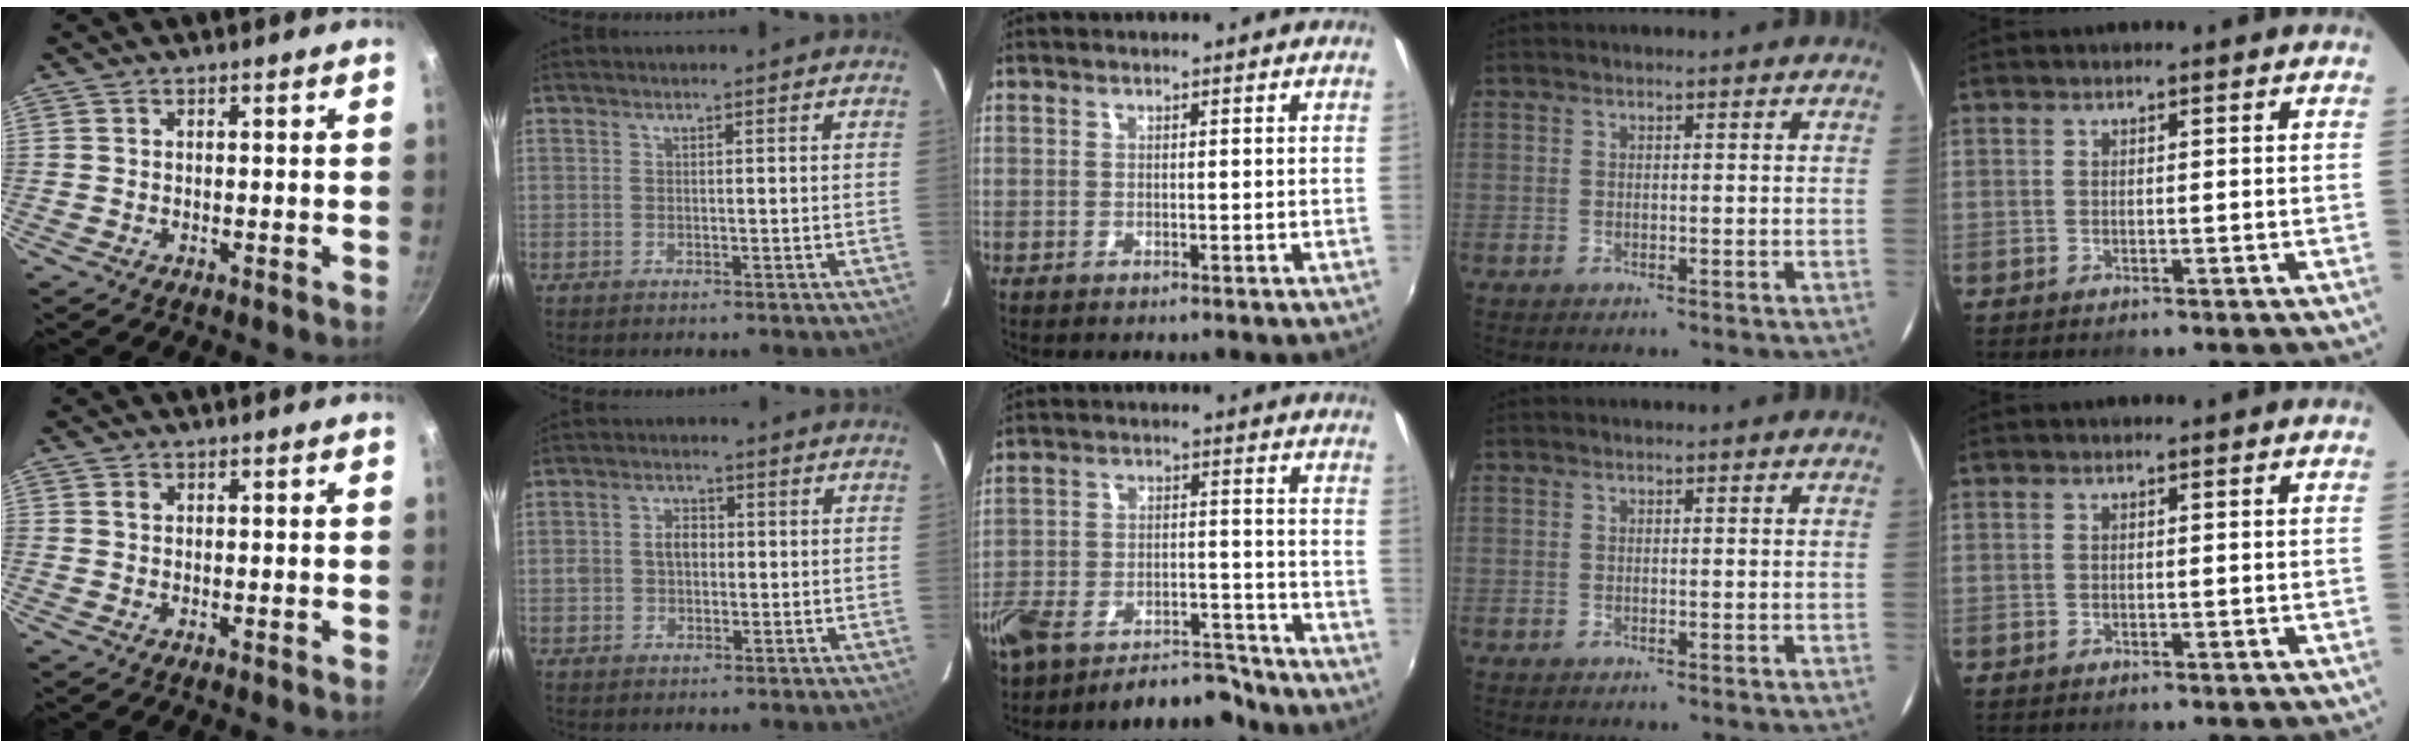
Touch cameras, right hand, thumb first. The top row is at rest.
{"thumb": {"total": 1.1, "force": [0.3, 0.8, 0.7], "torque": [-0.011, 0.003, 0.003]}, "index": {"total": 4.3, "force": [0.0, 3.5, 2.5], "torque": [-0.045, 0.012, 0.002]}, "middle": {"total": 13.2, "force": [-11.7, 4.4, 4.1], "torque": [-0.088, 0.019, -0.173]}}